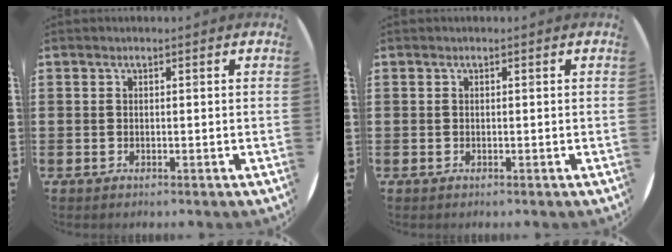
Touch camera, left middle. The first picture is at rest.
{"total": 0.0}